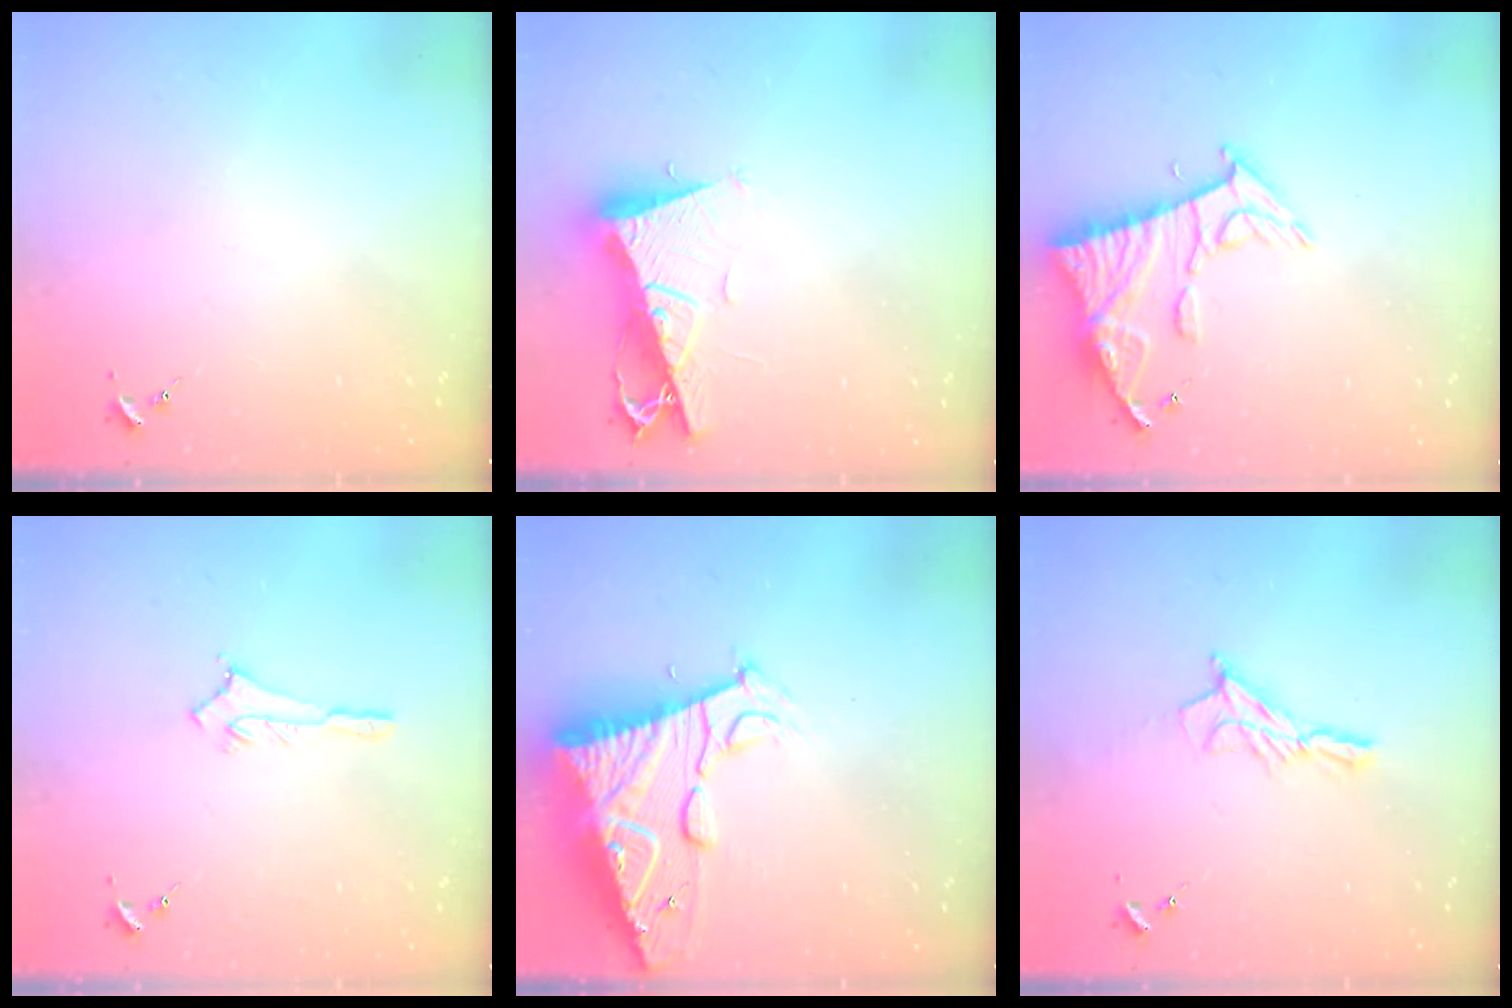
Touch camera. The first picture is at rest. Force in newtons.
{"total": 10.6, "press": 10.5, "slide": 1.3}
{"total": 13.0, "press": 12.9, "slide": 1.4}
{"total": 2.9, "press": 2.9, "slide": 0.2}
{"total": 18.3, "press": 18.2, "slide": 1.7}
{"total": 8.7, "press": 8.7, "slide": 0.5}